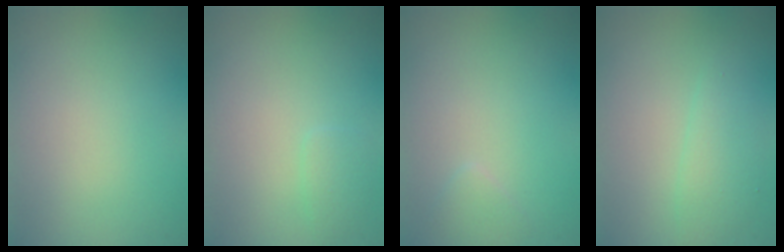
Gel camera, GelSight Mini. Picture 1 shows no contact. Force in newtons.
{"total": 1.0, "press": 1.0, "slide": 0.0}
{"total": 0.8, "press": 0.8, "slide": 0.1}
{"total": 2.0, "press": 2.0, "slide": 0.1}